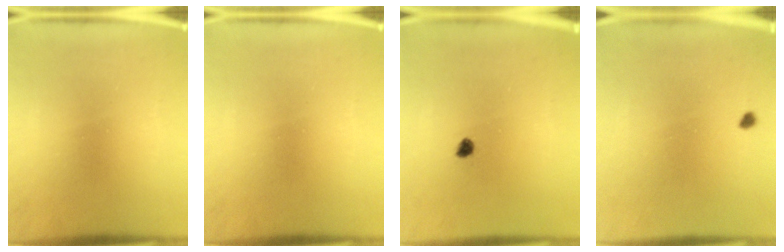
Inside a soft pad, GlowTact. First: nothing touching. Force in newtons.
{"total": 0.0}
{"total": 1.3}
{"total": 0.7}